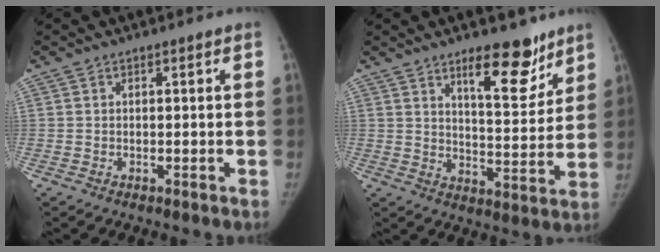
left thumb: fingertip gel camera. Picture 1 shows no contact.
{"total": 12.0, "force": [8.1, 4.2, 7.8], "torque": [-0.078, -0.058, 0.126]}